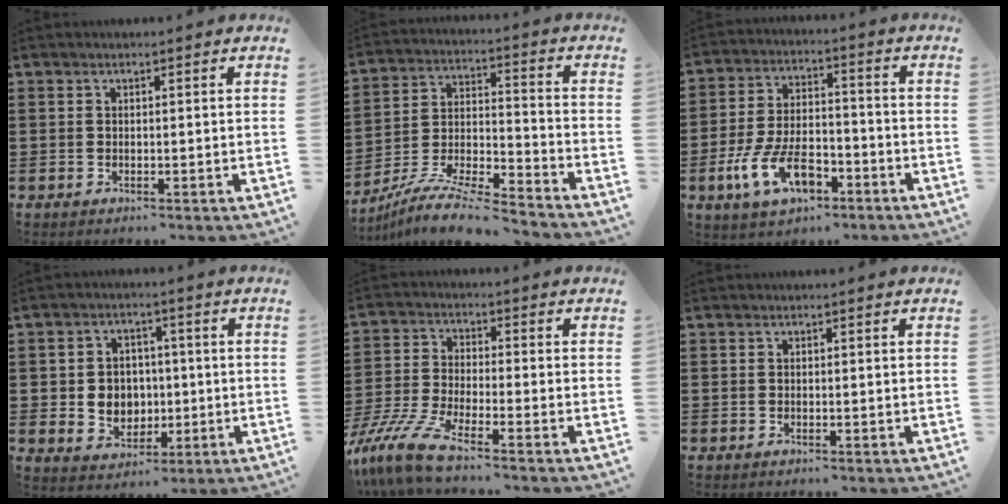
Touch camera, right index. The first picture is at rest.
{"total": 9.9, "force": [-9.2, 0.2, 3.6], "torque": [-0.065, 0.007, -0.182]}
{"total": 10.0, "force": [-4.8, 4.6, 7.4], "torque": [-0.166, -0.001, -0.089]}
{"total": 5.0, "force": [0.0, 4.6, 1.8], "torque": [-0.037, 0.005, -0.004]}
{"total": 7.9, "force": [-6.6, 0.2, 4.4], "torque": [-0.126, -0.018, -0.139]}
{"total": 0.0}